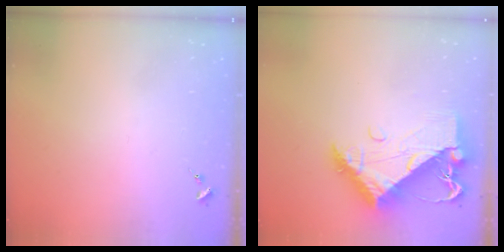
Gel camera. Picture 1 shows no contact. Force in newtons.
{"total": 13.2, "press": 13.2, "slide": 1.4}